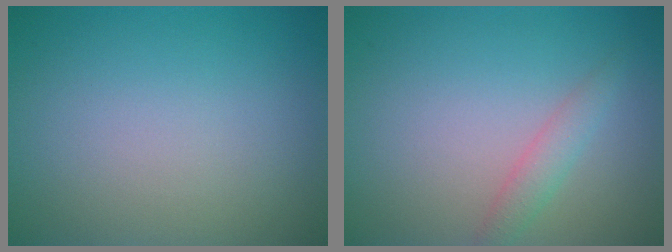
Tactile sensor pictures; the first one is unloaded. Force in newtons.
{"total": 1.7, "press": 1.7, "slide": 0.1}